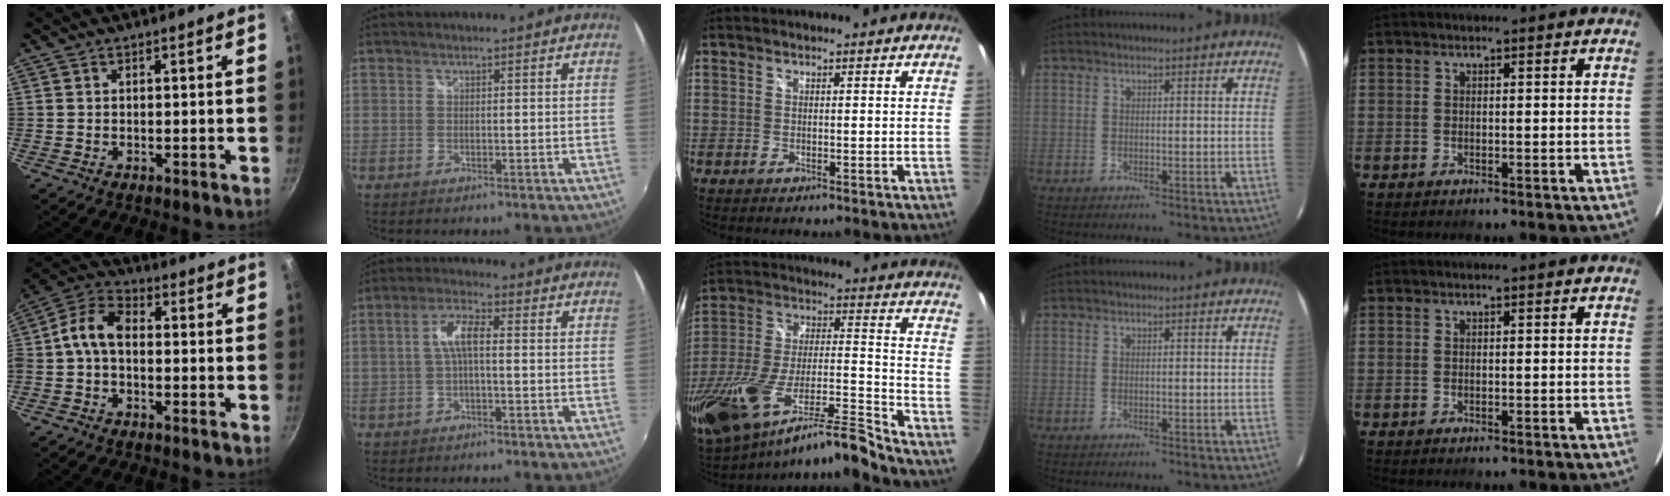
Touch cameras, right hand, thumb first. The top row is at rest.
{"thumb": {"total": 7.8, "force": [-1.0, 5.0, 6.0], "torque": [-0.118, 0.035, -0.035]}, "index": {"total": 5.4, "force": [0.0, 1.6, 5.1], "torque": [-0.101, 0.014, 0.000]}, "middle": {"total": 21.8, "force": [-17.0, 2.4, 13.4], "torque": [-0.260, -0.051, -0.294]}}